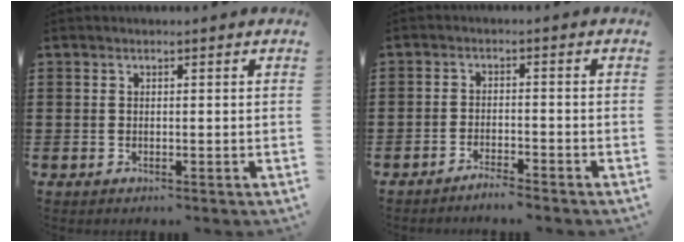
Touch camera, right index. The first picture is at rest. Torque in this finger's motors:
{"motor_torque": [0.31, 0.69, -0.19, -0.01]}